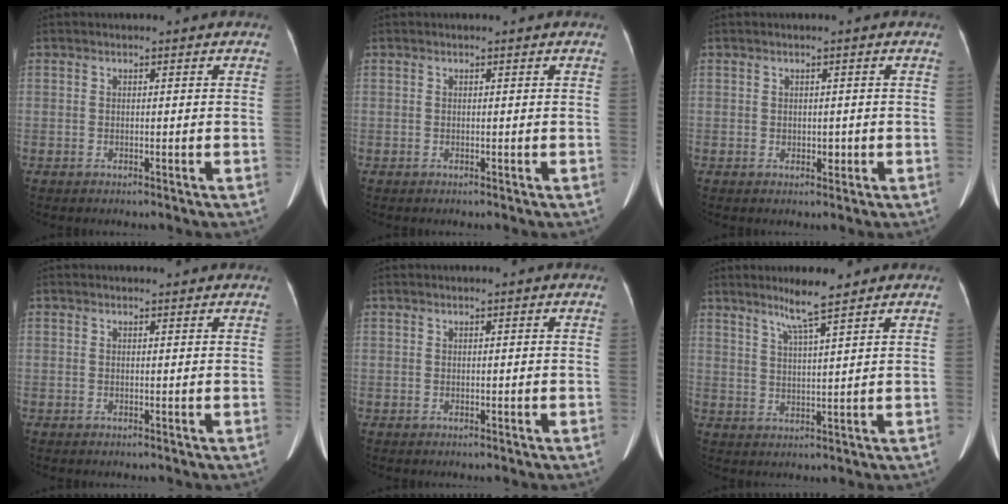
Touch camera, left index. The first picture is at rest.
{"total": 0.0}
{"total": 1.1, "force": [-0.2, 0.9, 0.7], "torque": [-0.010, -0.001, 0.001]}
{"total": 0.6, "force": [0.6, 0.3, 0.0], "torque": [-0.011, 0.008, 0.008]}
{"total": 0.0}
{"total": 5.2, "force": [3.9, -0.6, 3.4], "torque": [-0.069, -0.006, 0.073]}